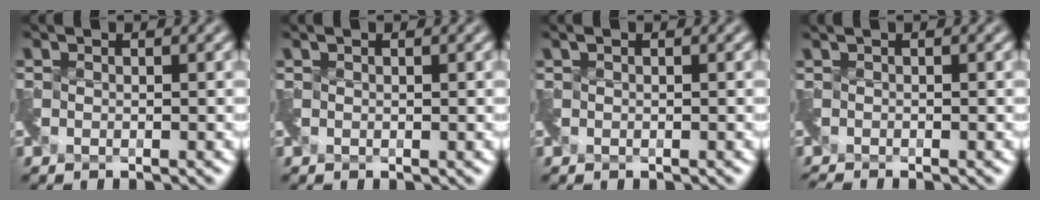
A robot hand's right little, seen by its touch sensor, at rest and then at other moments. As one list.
[{"total": 0.5, "force": [0.4, 0.2, 0.3], "torque": [-0.005, 0.004, 0.008]}, {"total": 0.0}, {"total": 1.6, "force": [-1.1, -0.1, 1.1], "torque": [-0.019, -0.011, -0.025]}]